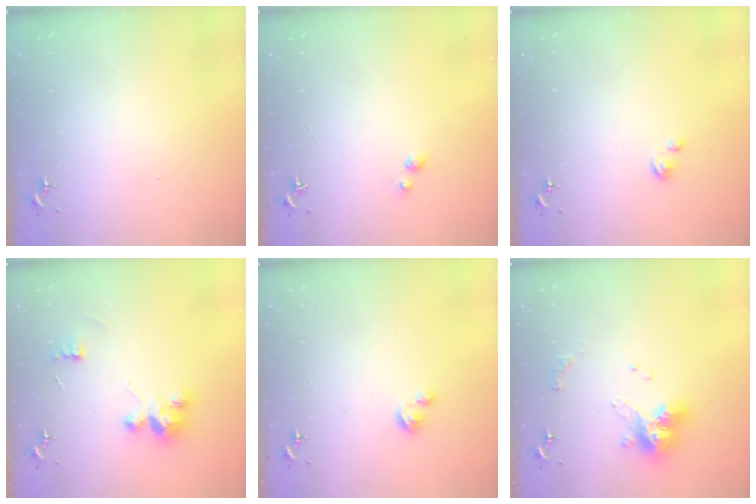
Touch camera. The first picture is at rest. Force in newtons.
{"total": 3.0, "press": 3.0, "slide": 0.2}
{"total": 2.2, "press": 2.2, "slide": 0.2}
{"total": 8.9, "press": 8.9, "slide": 0.3}
{"total": 3.8, "press": 3.8, "slide": 0.3}
{"total": 13.5, "press": 13.5, "slide": 1.3}